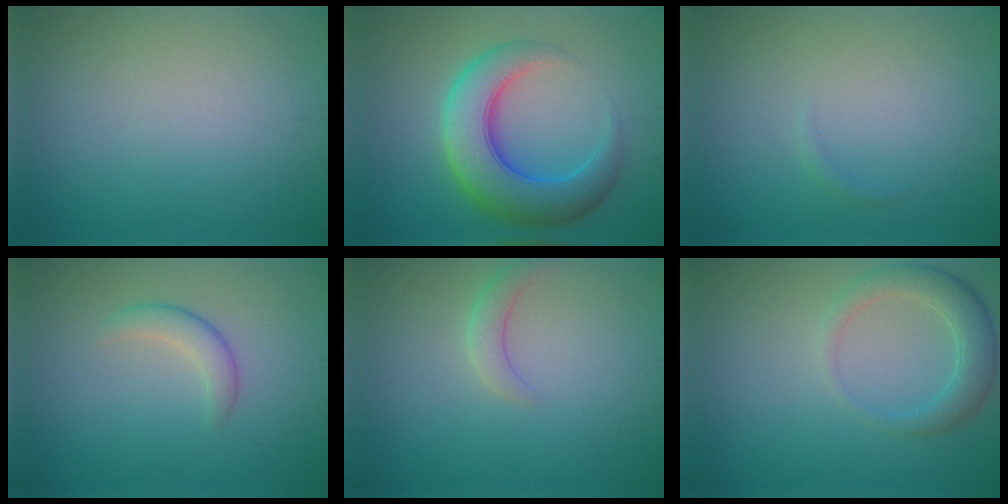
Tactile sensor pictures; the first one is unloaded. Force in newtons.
{"total": 8.0, "press": 8.0, "slide": 0.1}
{"total": 0.5, "press": 0.5, "slide": 0.1}
{"total": 2.1, "press": 2.1, "slide": 0.1}
{"total": 1.8, "press": 1.8, "slide": 0.1}
{"total": 2.4, "press": 2.4, "slide": 0.4}